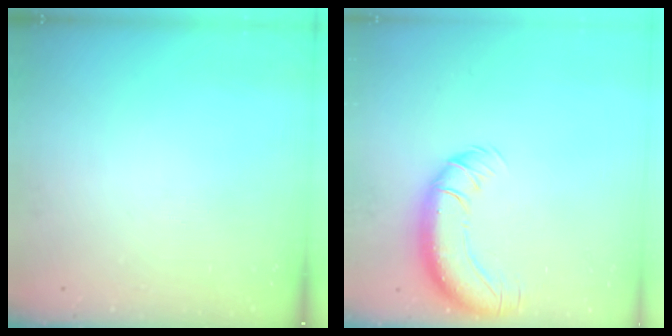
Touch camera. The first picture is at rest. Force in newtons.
{"total": 12.0, "press": 11.7, "slide": 2.8}